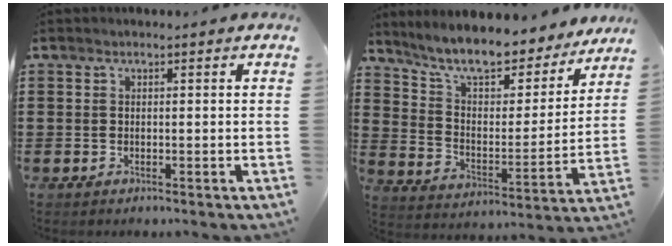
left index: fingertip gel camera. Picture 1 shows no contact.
{"total": 9.1, "force": [8.2, 1.3, 3.9], "torque": [-0.103, -0.054, 0.139]}